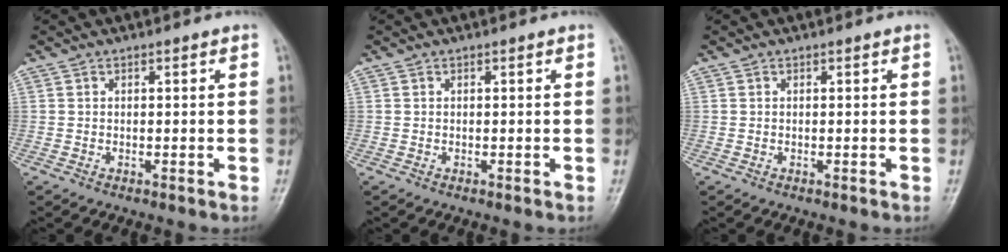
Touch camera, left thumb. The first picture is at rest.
{"total": 0.0}
{"total": 0.0}